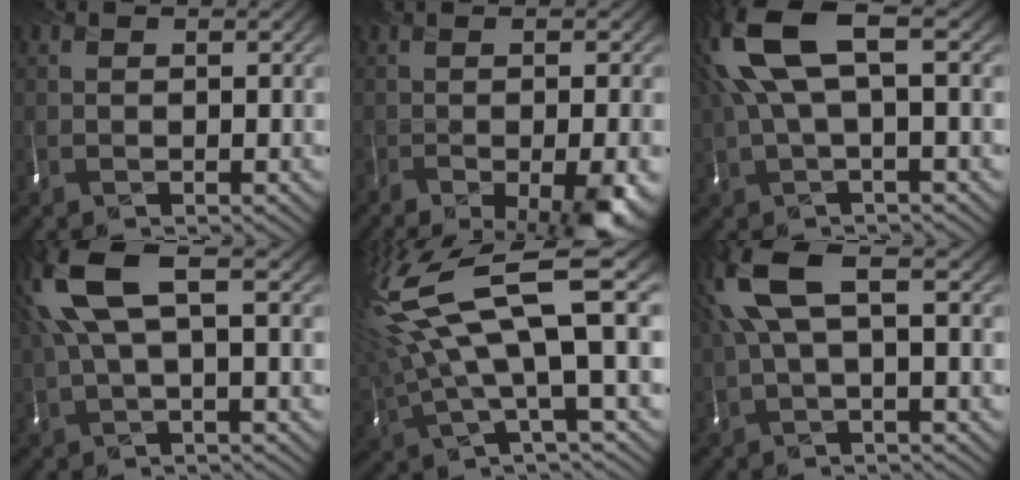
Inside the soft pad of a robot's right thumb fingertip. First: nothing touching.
{"total": 9.6, "force": [-4.4, 2.3, 8.2], "torque": [-0.084, -0.024, -0.061]}
{"total": 9.3, "force": [2.1, 3.1, 8.4], "torque": [-0.210, 0.013, 0.040]}
{"total": 8.3, "force": [2.2, 2.7, 7.6], "torque": [-0.185, 0.014, 0.039]}
{"total": 13.9, "force": [2.8, 3.9, 13.0], "torque": [-0.308, -0.002, 0.061]}
{"total": 7.0, "force": [1.7, 2.1, 6.4], "torque": [-0.159, 0.016, 0.029]}